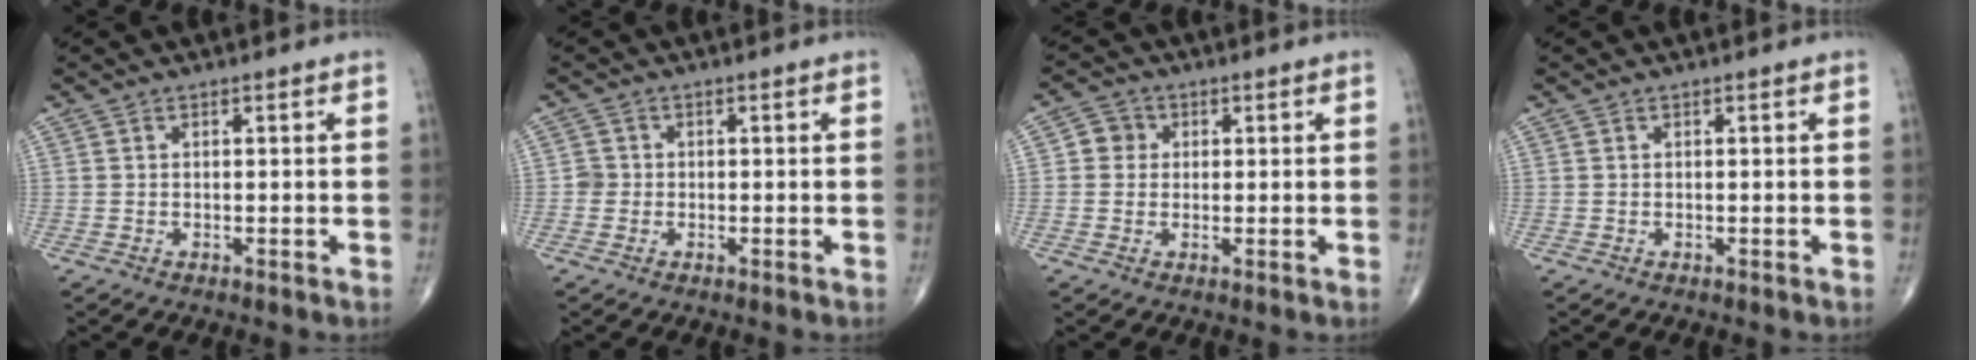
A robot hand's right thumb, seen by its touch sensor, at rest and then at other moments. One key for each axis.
{"total": 1.7, "fx": -0.2, "fy": 1.7, "fz": 0.3, "tx": 0.007, "ty": 0.007, "tz": -0.008}
{"total": 3.5, "fx": 0.5, "fy": 3.3, "fz": 1.0, "tx": 0.005, "ty": 0.005, "tz": 0.003}
{"total": 0.0}